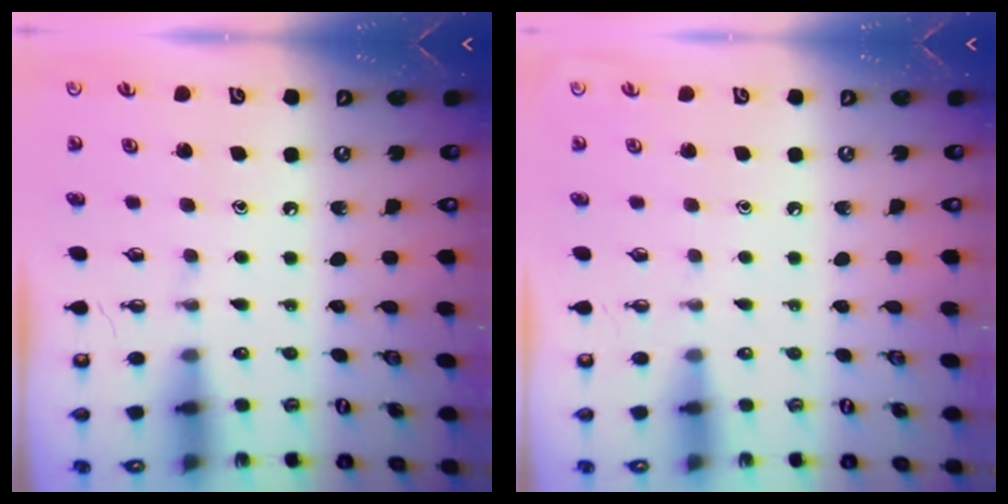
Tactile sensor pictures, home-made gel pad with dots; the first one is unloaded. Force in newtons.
{"total": 0.0}